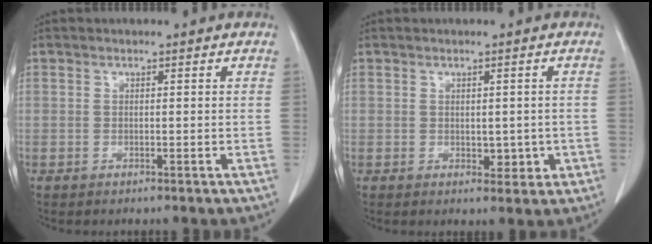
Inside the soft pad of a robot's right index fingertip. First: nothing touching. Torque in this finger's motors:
{"motor_torque": [0.02, 0.10, 0.03, 0.02]}